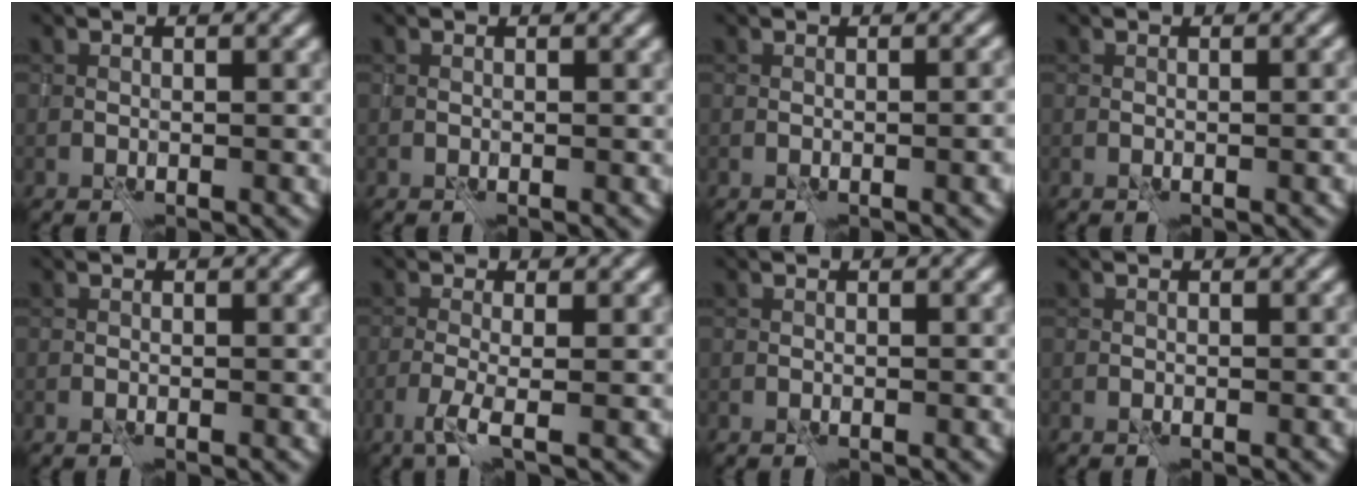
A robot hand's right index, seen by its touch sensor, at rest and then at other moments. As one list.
[{"total": 0.0}, {"total": 2.4, "force": [-0.5, 0.8, 2.2], "torque": [-0.008, 0.008, -0.001]}, {"total": 0.8, "force": [-0.3, 0.1, 0.7], "torque": [-0.006, 0.003, 0.000]}, {"total": 0.0}, {"total": 1.6, "force": [-0.2, 0.1, 1.6], "torque": [-0.032, 0.001, -0.019]}, {"total": 0.0}, {"total": 0.0}]